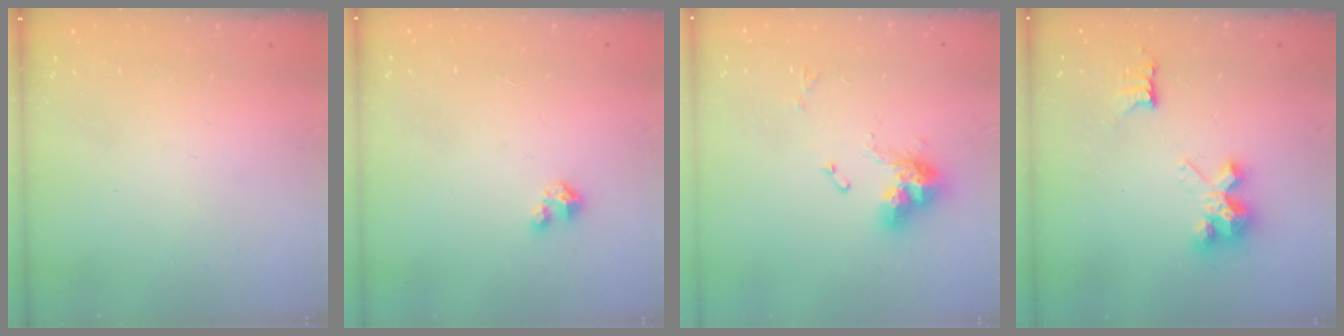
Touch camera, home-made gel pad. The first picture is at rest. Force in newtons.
{"total": 1.4, "press": 1.4, "slide": 0.2}
{"total": 11.1, "press": 11.0, "slide": 1.1}
{"total": 6.6, "press": 6.6, "slide": 0.1}